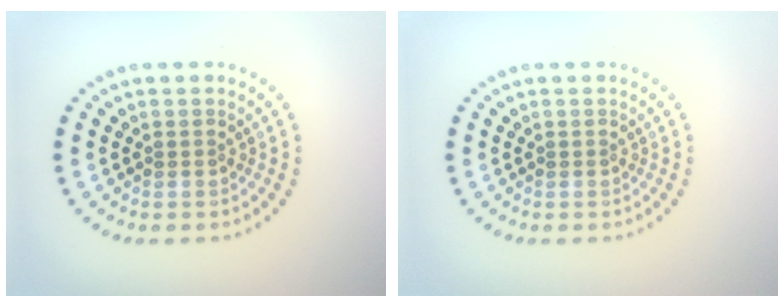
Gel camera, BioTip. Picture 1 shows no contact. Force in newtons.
{"total": 0.0}